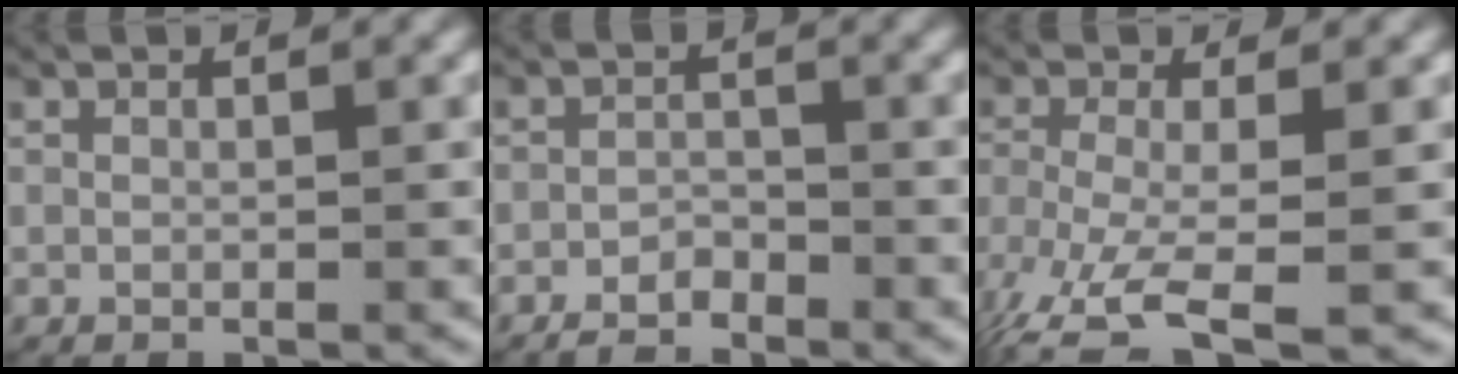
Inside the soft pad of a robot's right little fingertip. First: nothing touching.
{"total": 3.2, "force": [-2.8, 1.5, 0.5], "torque": [-0.006, -0.009, -0.051]}
{"total": 7.6, "force": [-5.6, 2.8, 4.2], "torque": [-0.097, -0.042, -0.069]}